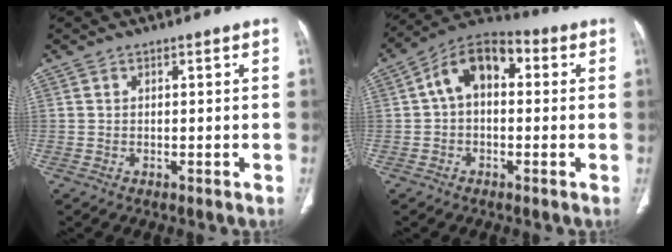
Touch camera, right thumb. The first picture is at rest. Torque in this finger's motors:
{"motor_torque": [-0.56, 0.95, 1.11, 0.03, 0.06]}